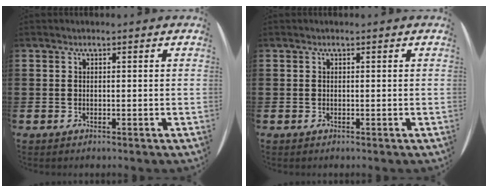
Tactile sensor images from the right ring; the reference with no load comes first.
{"total": 0.0}